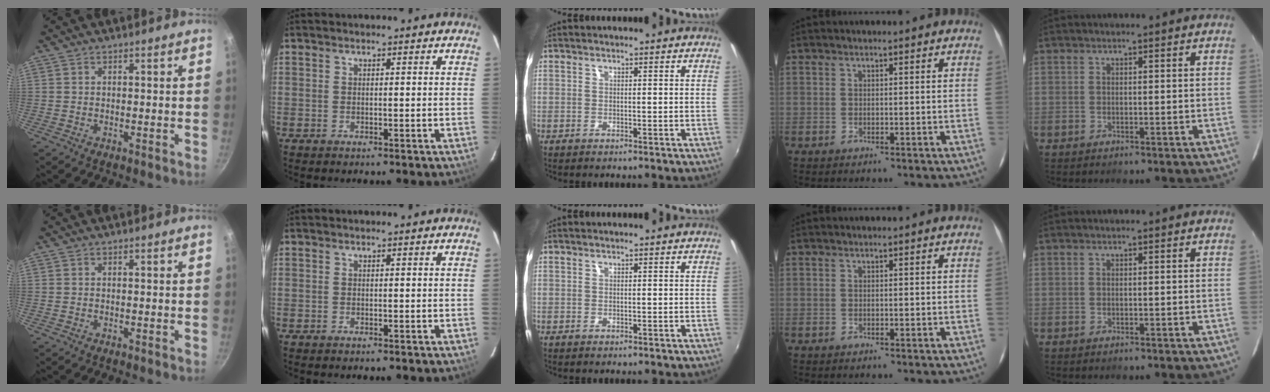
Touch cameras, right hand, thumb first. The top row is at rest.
{}